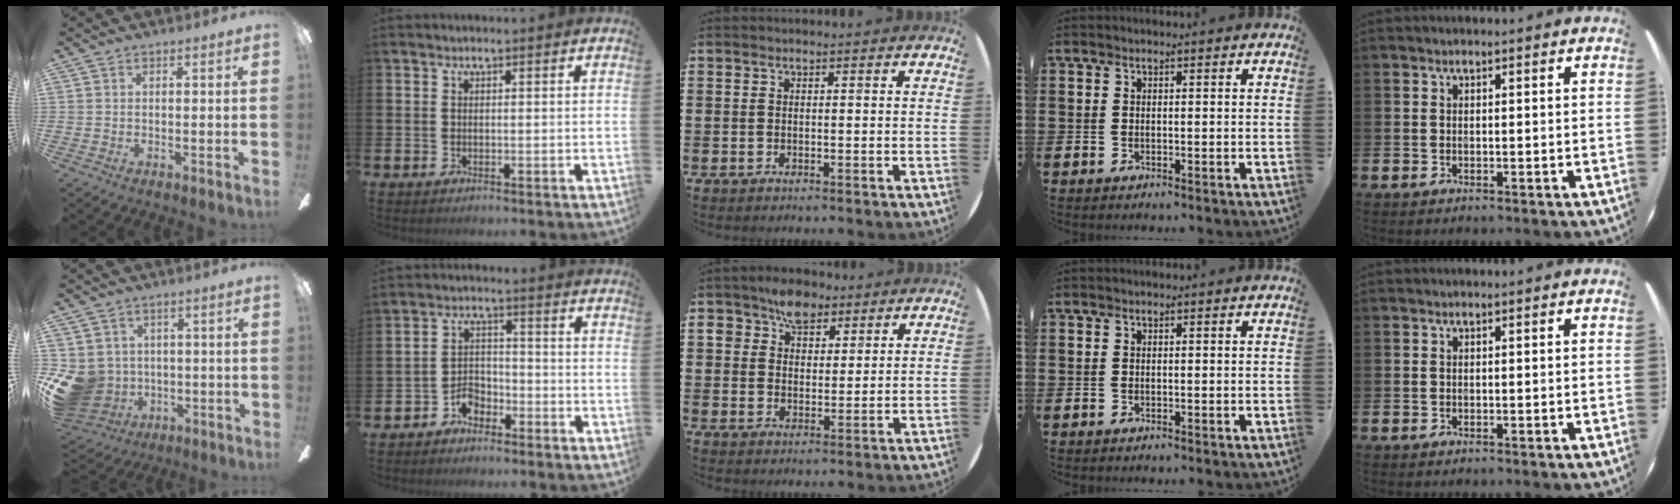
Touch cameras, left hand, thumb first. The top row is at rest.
{"thumb": {"total": 11.2, "force": [-1.1, 10.2, 4.5], "torque": [-0.126, 0.003, -0.014]}, "index": {"total": 3.5, "force": [-2.8, 1.9, 0.8], "torque": [-0.022, 0.008, -0.059]}, "middle": {"total": 5.6, "force": [4.0, 3.6, 1.5], "torque": [-0.029, 0.002, 0.072]}}